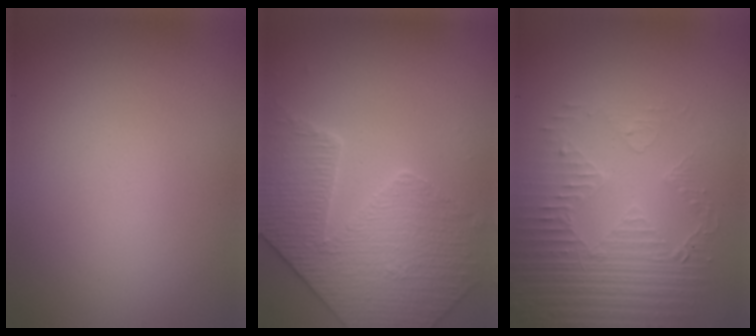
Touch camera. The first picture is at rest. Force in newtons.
{"total": 4.4, "press": 4.4, "slide": 0.2}
{"total": 4.0, "press": 3.6, "slide": 1.8}